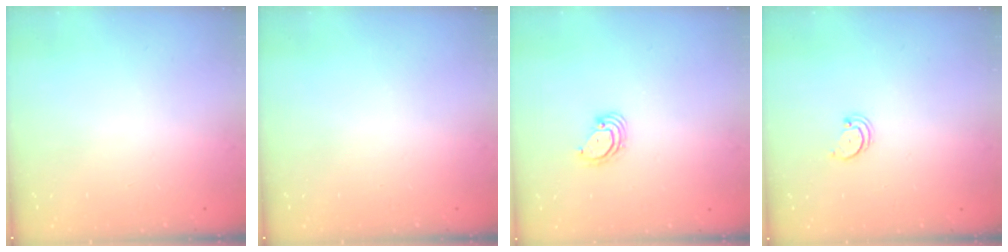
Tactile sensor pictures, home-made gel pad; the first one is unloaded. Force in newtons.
{"total": 0.0}
{"total": 3.7, "press": 3.7, "slide": 0.2}
{"total": 2.0, "press": 2.0, "slide": 0.2}